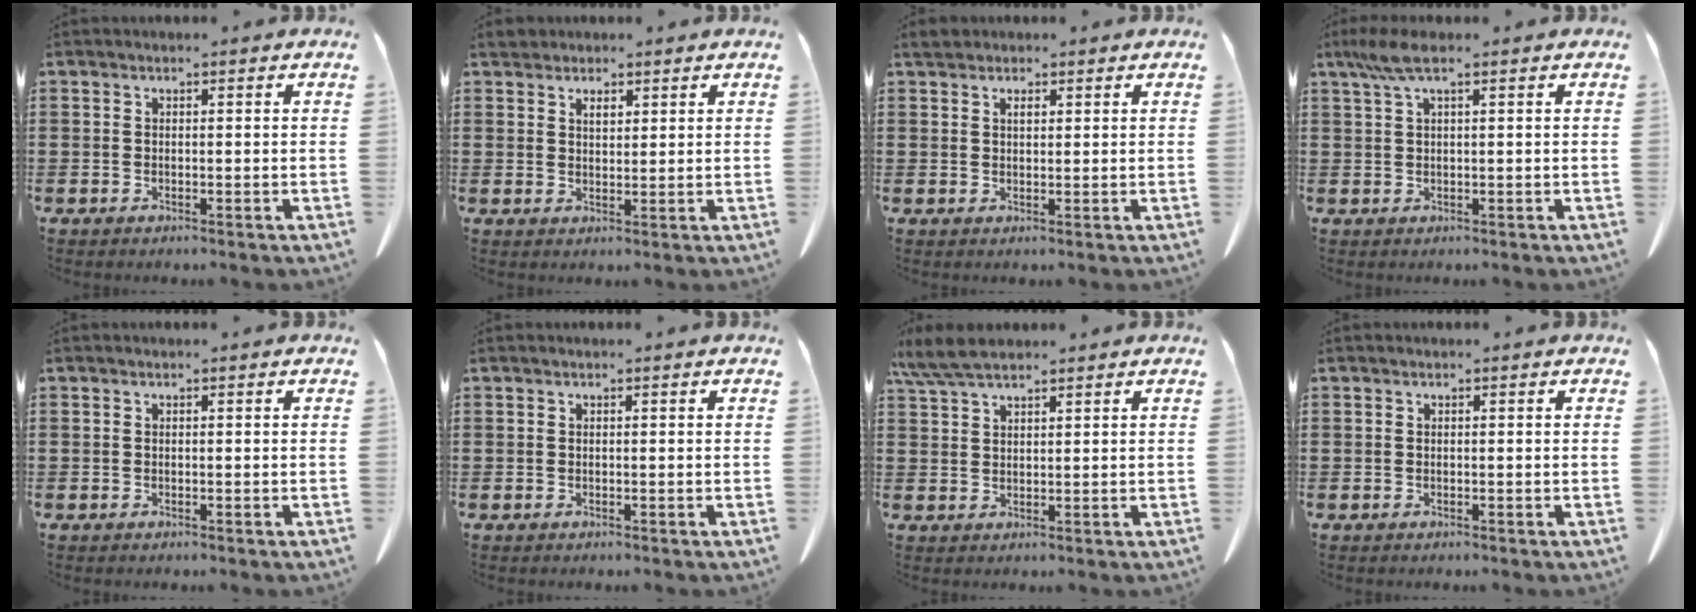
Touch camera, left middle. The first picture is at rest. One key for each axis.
{"total": 2.6, "fx": 2.0, "fy": 1.3, "fz": 1.0, "tx": -0.016, "ty": 0.004, "tz": 0.036}
{"total": 1.8, "fx": 1.4, "fy": 0.9, "fz": 0.8, "tx": -0.012, "ty": 0.001, "tz": 0.025}
{"total": 3.7, "fx": 1.7, "fy": 0.7, "fz": 3.2, "tx": -0.073, "ty": 0.000, "tz": 0.028}
{"total": 0.0}
{"total": 0.0}
{"total": 5.0, "fx": 4.0, "fy": 1.0, "fz": 2.9, "tx": -0.067, "ty": -0.002, "tz": 0.075}
{"total": 0.0}